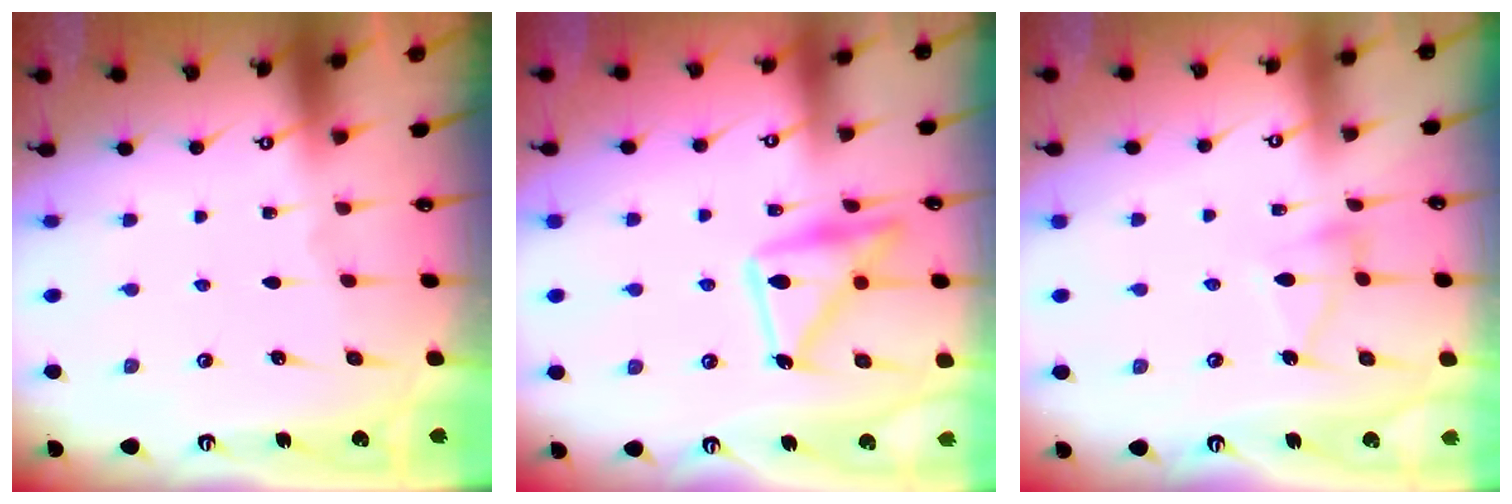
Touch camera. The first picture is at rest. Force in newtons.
{"total": 16.7, "press": 16.7, "slide": 1.2}
{"total": 5.9, "press": 5.9, "slide": 0.5}